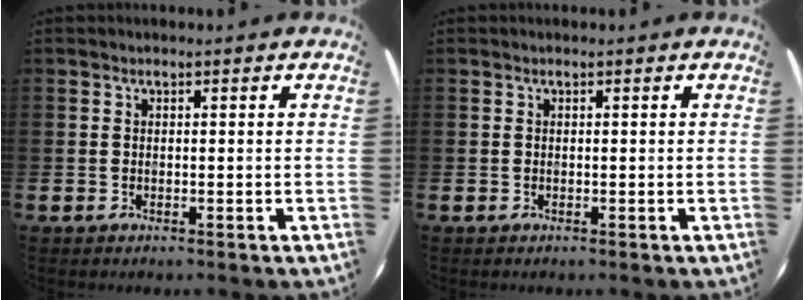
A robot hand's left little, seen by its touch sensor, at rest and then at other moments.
{"total": 0.0}